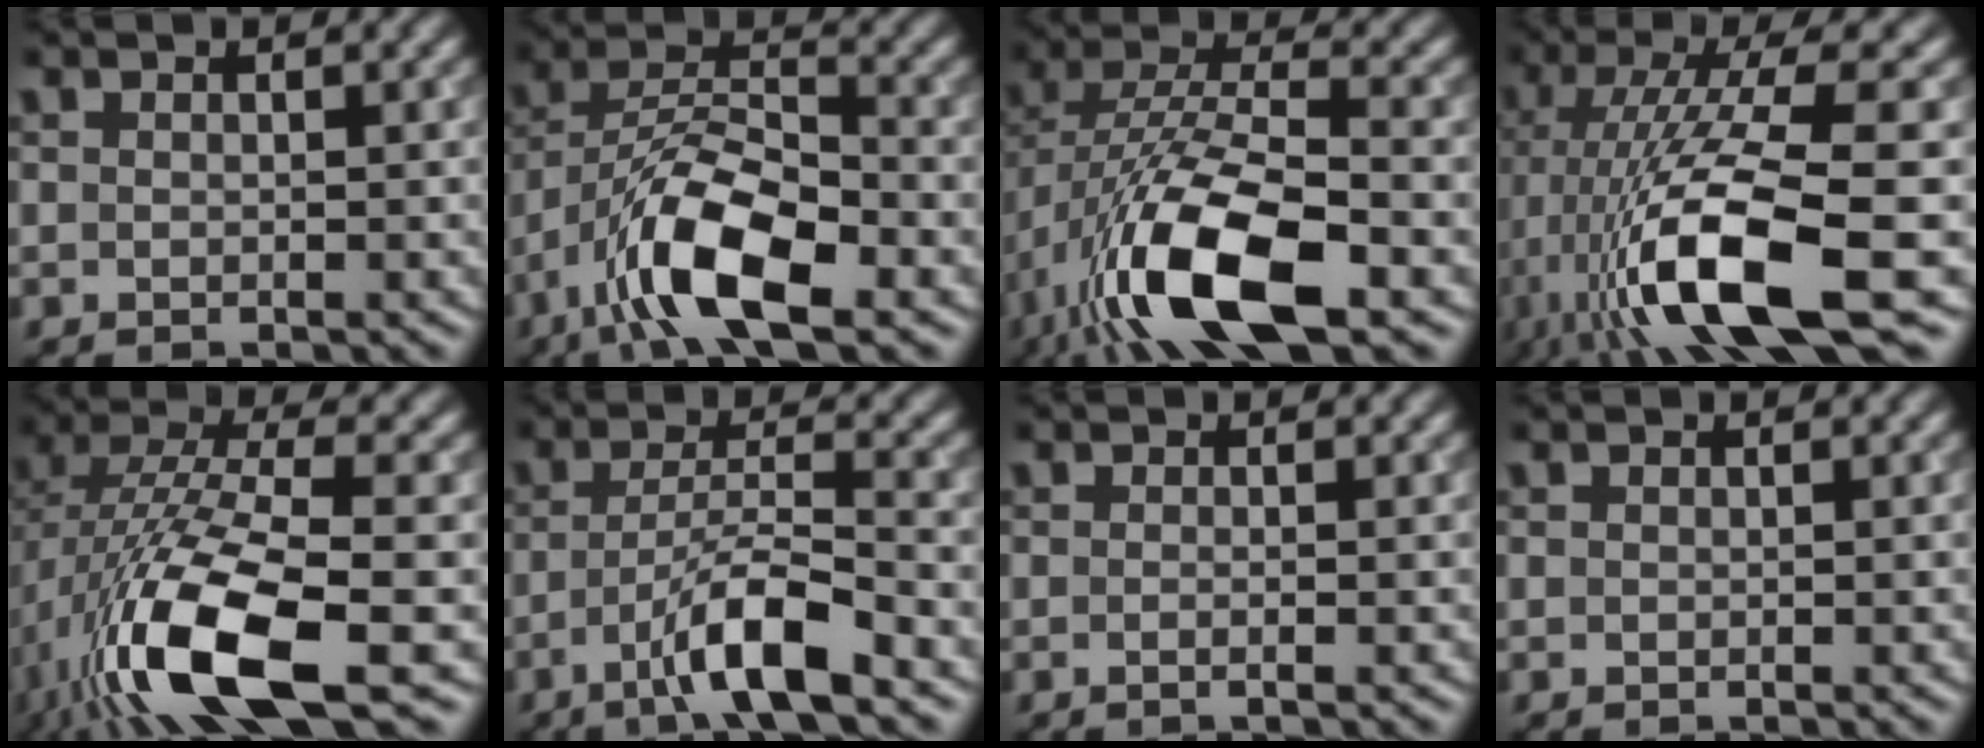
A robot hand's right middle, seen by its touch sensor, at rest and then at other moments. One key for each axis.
{"total": 9.7, "fx": -5.1, "fy": 3.4, "fz": 7.5, "tx": -0.135, "ty": 0.011, "tz": -0.099}
{"total": 12.3, "fx": -5.5, "fy": 4.6, "fz": 10.0, "tx": -0.200, "ty": -0.004, "tz": -0.104}
{"total": 13.1, "fx": -4.8, "fy": 3.3, "fz": 11.7, "tx": -0.213, "ty": -0.010, "tz": -0.080}
{"total": 13.4, "fx": -5.0, "fy": 4.9, "fz": 11.5, "tx": -0.238, "ty": -0.009, "tz": -0.093}
{"total": 6.0, "fx": -3.1, "fy": 1.0, "fz": 5.0, "tx": -0.085, "ty": 0.009, "tz": -0.059}
{"total": 1.1, "fx": -0.2, "fy": 0.4, "fz": 1.1, "tx": -0.013, "ty": -0.009, "tz": -0.010}
{"total": 0.0}